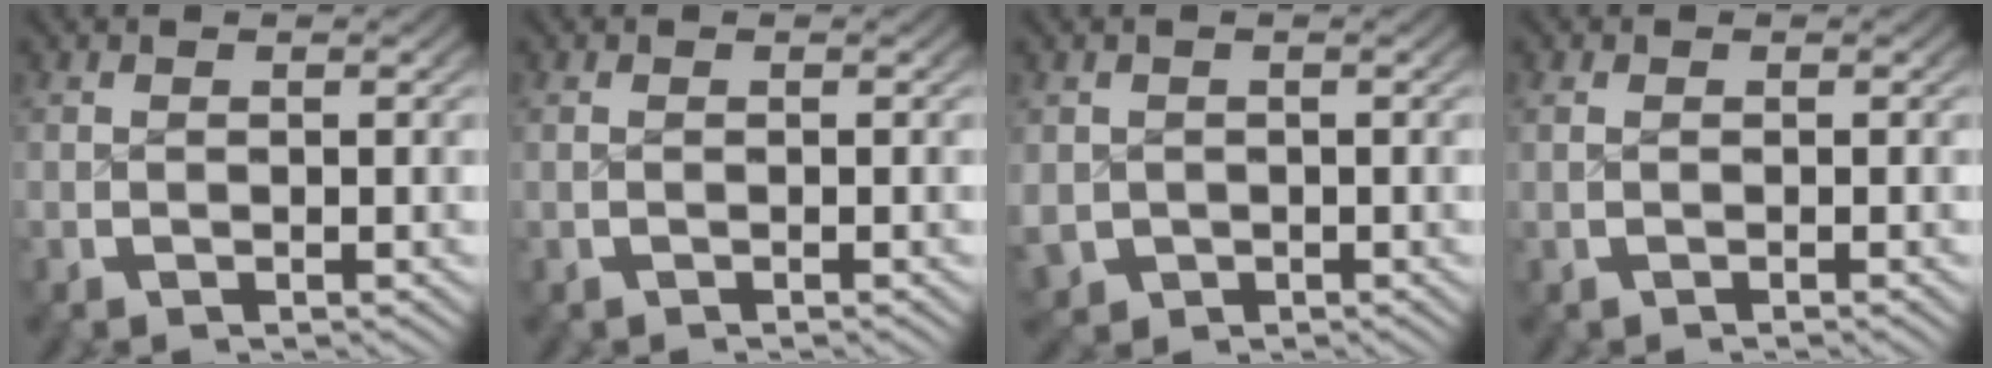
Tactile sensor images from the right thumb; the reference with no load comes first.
{"total": 0.5, "force": [-0.2, -0.3, 0.4], "torque": [-0.007, 0.002, -0.004]}
{"total": 3.4, "force": [-1.0, 3.2, 1.0], "torque": [-0.031, -0.026, -0.002]}
{"total": 0.6, "force": [-0.2, 0.0, 0.6], "torque": [-0.007, 0.003, -0.003]}